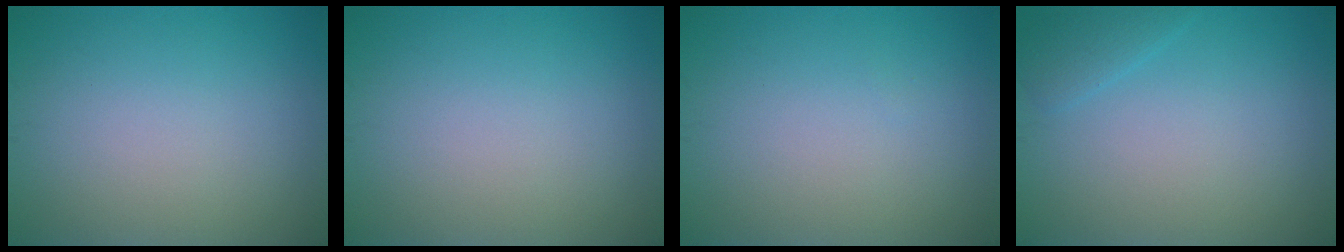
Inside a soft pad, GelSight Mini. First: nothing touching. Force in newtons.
{"total": 0.0}
{"total": 0.0}
{"total": 1.3, "press": 1.3, "slide": 0.1}